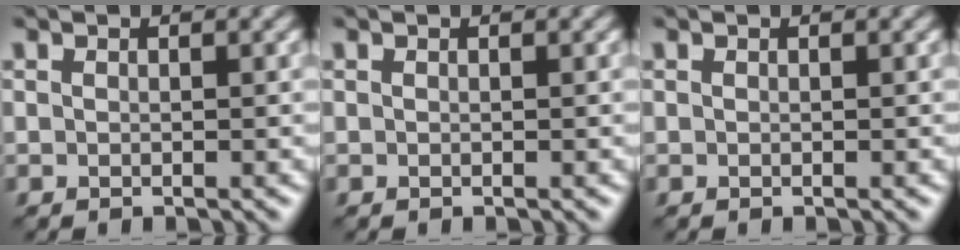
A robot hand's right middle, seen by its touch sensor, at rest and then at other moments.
{"total": 0.0}
{"total": 0.0}